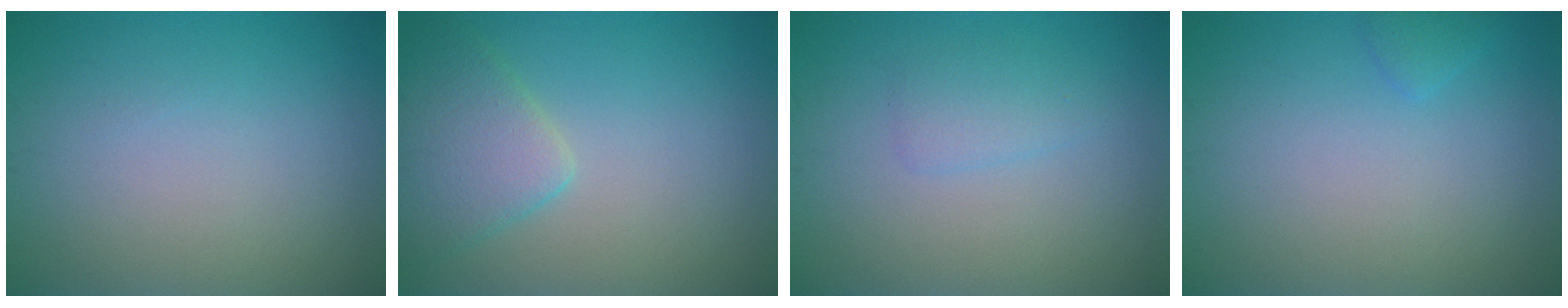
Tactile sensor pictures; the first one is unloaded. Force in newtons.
{"total": 3.9, "press": 3.9, "slide": 0.4}
{"total": 1.6, "press": 1.6, "slide": 0.1}
{"total": 0.9, "press": 0.9, "slide": 0.1}